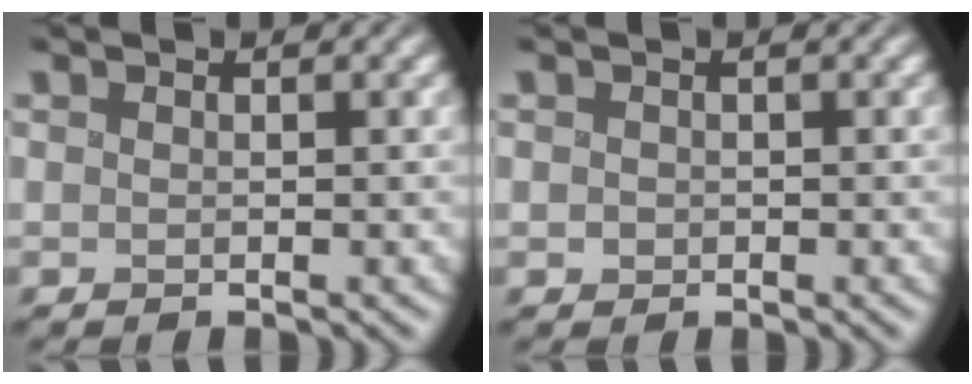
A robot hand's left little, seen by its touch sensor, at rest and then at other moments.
{"total": 0.6, "force": [-0.1, 0.6, 0.0], "torque": [0.001, 0.000, 0.001]}